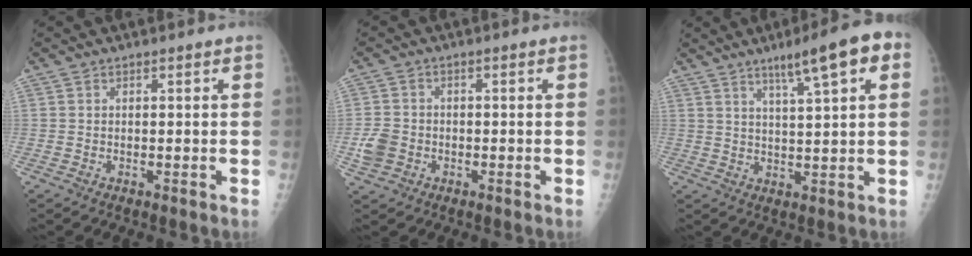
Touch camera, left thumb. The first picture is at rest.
{"total": 4.6, "force": [-1.6, 3.9, 1.9], "torque": [-0.037, 0.014, -0.029]}
{"total": 10.6, "force": [5.2, 1.4, 9.1], "torque": [-0.130, -0.003, 0.076]}